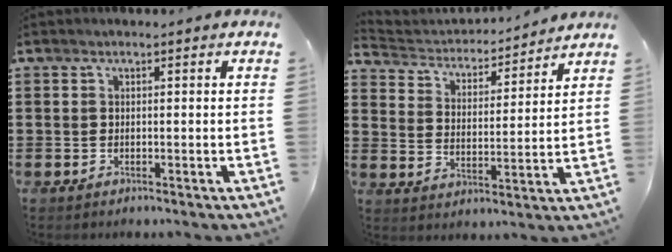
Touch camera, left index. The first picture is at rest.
{"total": 2.9, "force": [2.8, 0.8, 0.0], "torque": [-0.024, -0.025, 0.041]}